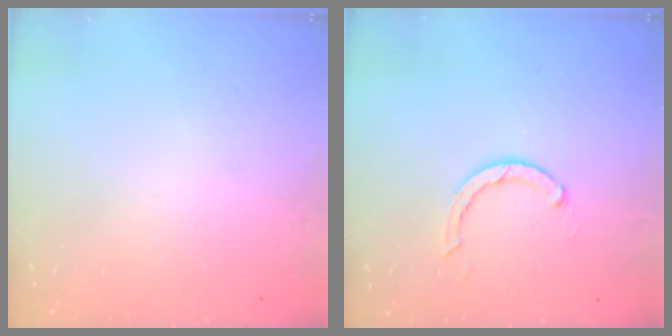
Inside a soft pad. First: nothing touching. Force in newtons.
{"total": 2.6, "press": 2.5, "slide": 0.4}